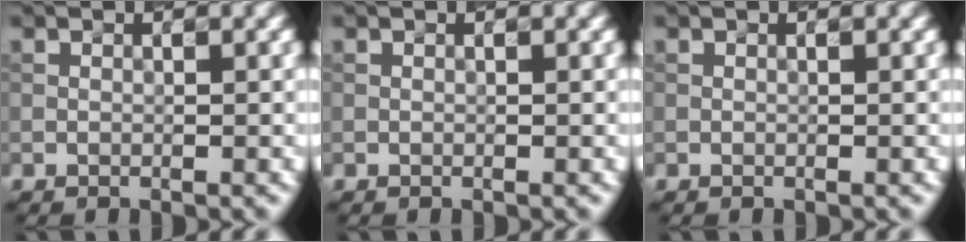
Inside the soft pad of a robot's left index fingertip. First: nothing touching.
{"total": 0.0}
{"total": 0.0}